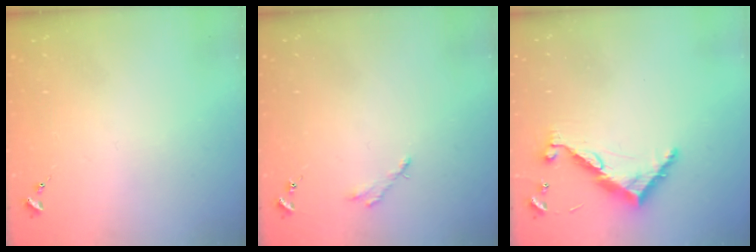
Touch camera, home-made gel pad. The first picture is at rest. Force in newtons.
{"total": 2.5, "press": 2.5, "slide": 0.2}
{"total": 9.0, "press": 9.0, "slide": 0.5}